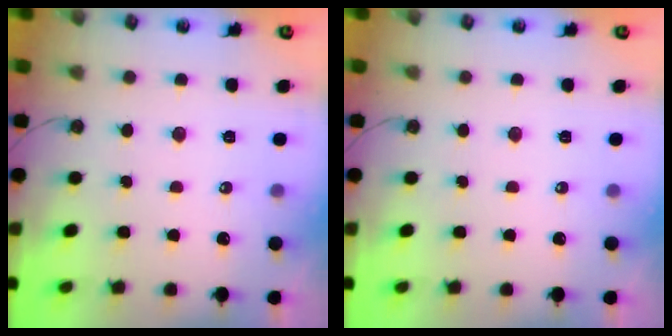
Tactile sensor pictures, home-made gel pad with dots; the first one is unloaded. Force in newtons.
{"total": 0.0}